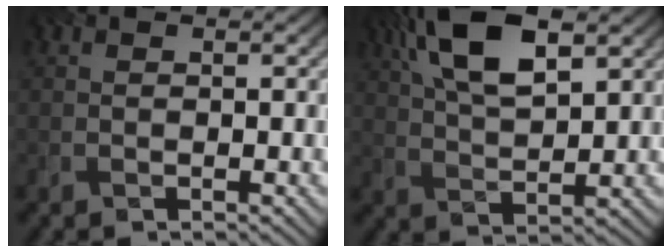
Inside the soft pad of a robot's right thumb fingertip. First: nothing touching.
{"total": 10.9, "force": [5.2, 3.9, 8.7], "torque": [-0.190, 0.019, 0.101]}